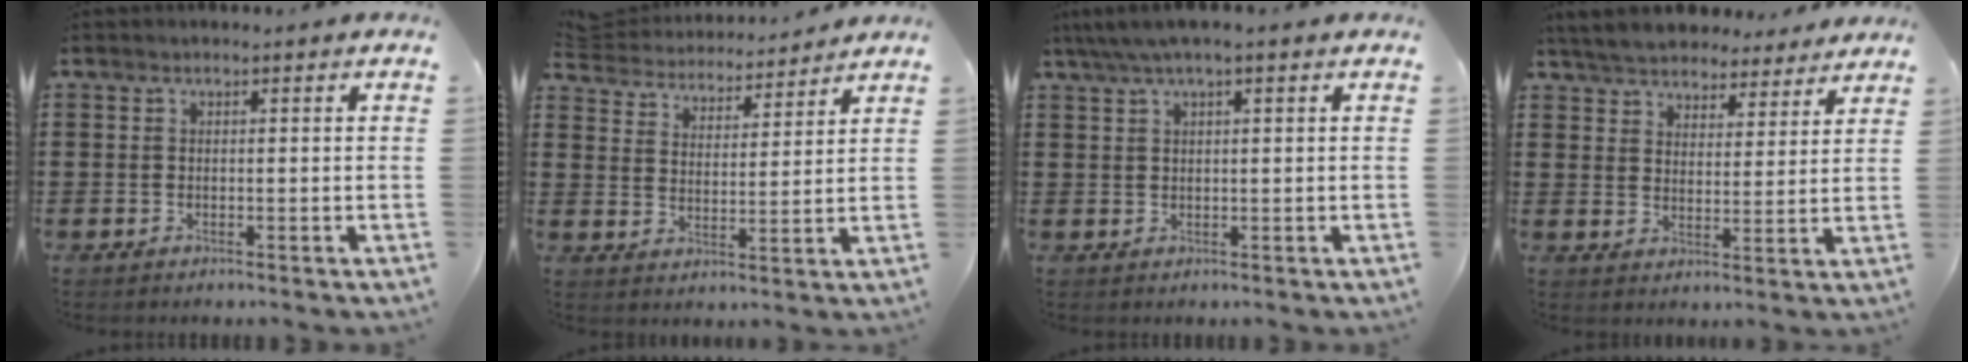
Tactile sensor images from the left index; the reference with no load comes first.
{"total": 4.5, "force": [4.4, 0.4, -0.1], "torque": [-0.025, -0.030, 0.074]}
{"total": 2.3, "force": [1.1, 0.2, 2.1], "torque": [-0.041, 0.002, 0.019]}
{"total": 5.3, "force": [5.1, 1.1, 0.6], "torque": [-0.037, -0.021, 0.092]}